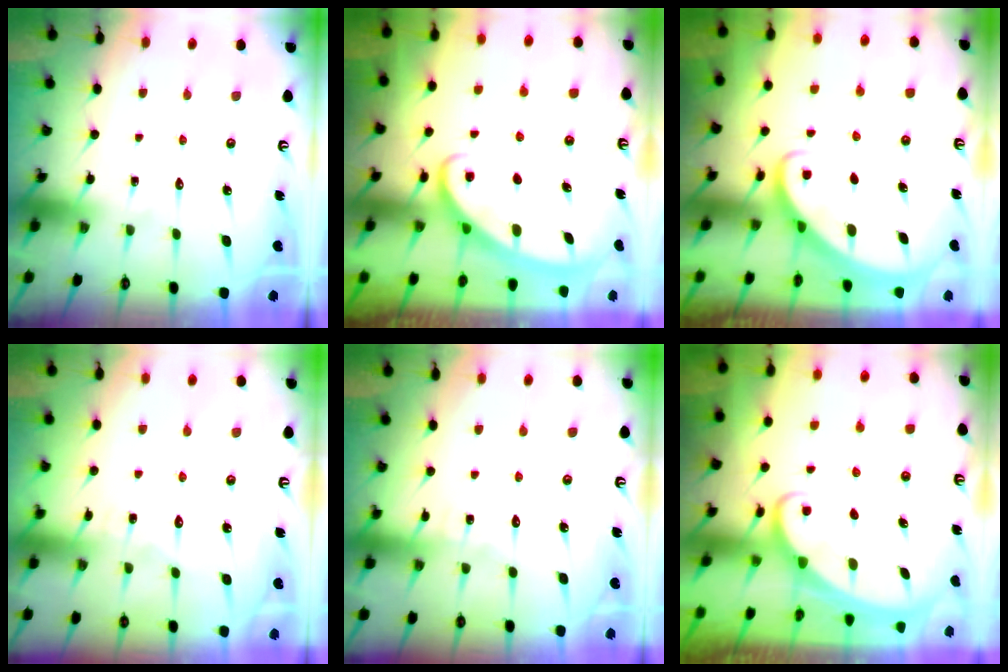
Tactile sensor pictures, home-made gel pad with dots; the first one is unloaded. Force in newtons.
{"total": 2.9, "press": 2.9, "slide": 0.3}
{"total": 2.6, "press": 2.6, "slide": 0.2}
{"total": 4.1, "press": 4.1, "slide": 0.1}
{"total": 3.4, "press": 3.4, "slide": 0.3}
{"total": 1.6, "press": 1.6, "slide": 0.1}